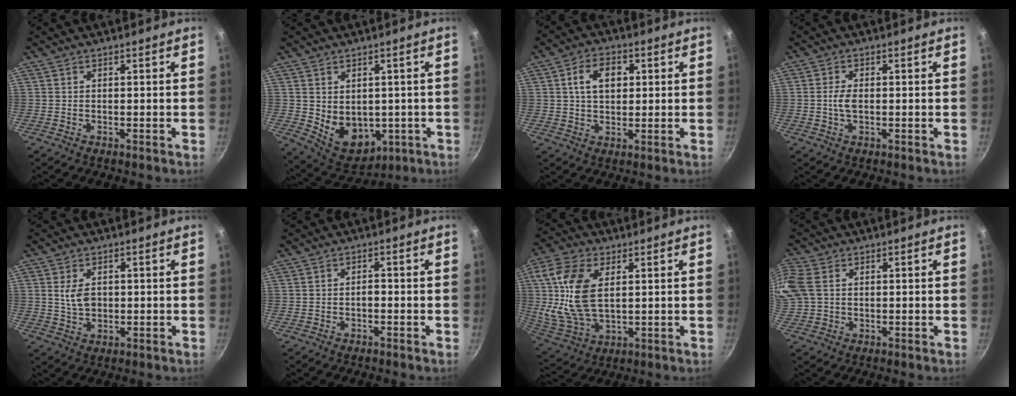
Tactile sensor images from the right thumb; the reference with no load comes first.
{"total": 10.6, "force": [-0.7, 7.9, 6.9], "torque": [-0.077, -0.018, 0.020]}
{"total": 7.7, "force": [1.8, 5.2, 5.4], "torque": [-0.070, 0.007, 0.026]}
{"total": 2.7, "force": [-0.2, 1.5, 2.3], "torque": [-0.043, 0.006, -0.005]}
{"total": 3.7, "force": [0.6, 2.5, 2.6], "torque": [-0.039, -0.001, 0.013]}
{"total": 1.3, "force": [-0.7, 0.7, 0.9], "torque": [-0.006, 0.014, -0.010]}
{"total": 16.2, "force": [3.2, 9.2, 12.9], "torque": [-0.257, -0.012, 0.064]}
{"total": 6.4, "force": [1.1, 4.8, 4.1], "torque": [-0.093, 0.009, 0.019]}